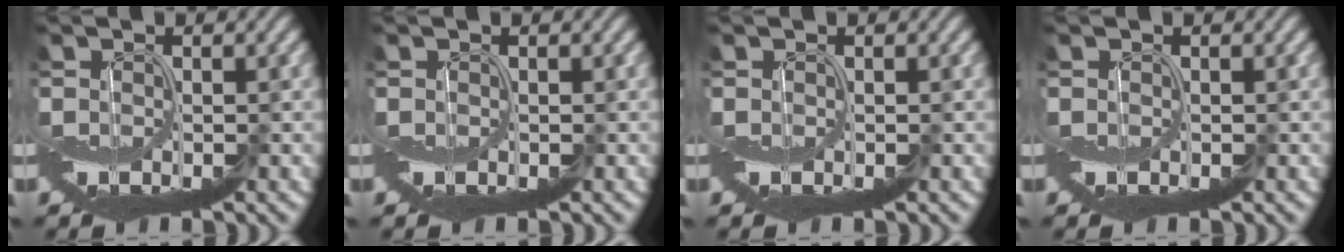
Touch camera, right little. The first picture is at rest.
{"total": 0.9, "force": [0.8, 0.3, -0.3], "torque": [0.005, -0.001, 0.018]}
{"total": 0.0}
{"total": 0.0}